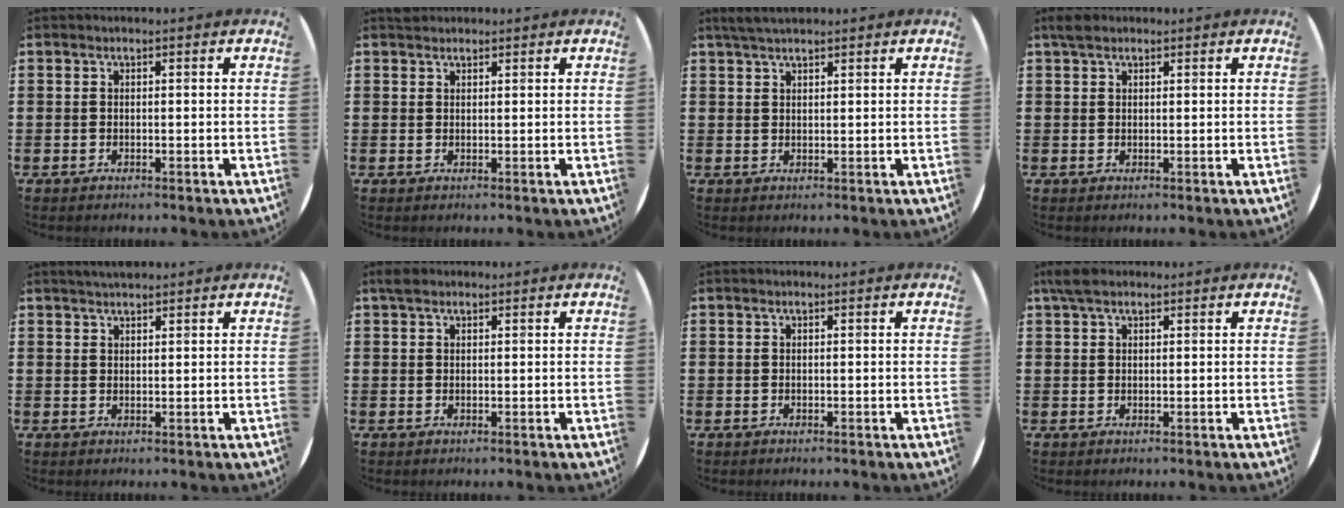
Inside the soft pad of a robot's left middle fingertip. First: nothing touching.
{"total": 0.9, "force": [0.9, 0.3, -0.1], "torque": [0.008, -0.001, 0.016]}
{"total": 2.7, "force": [2.3, 0.5, 1.2], "torque": [-0.029, 0.005, 0.043]}
{"total": 1.5, "force": [1.2, 0.7, 0.6], "torque": [-0.006, 0.002, 0.021]}
{"total": 1.7, "force": [1.7, 0.2, 0.5], "torque": [-0.011, 0.002, 0.031]}
{"total": 1.2, "force": [1.0, 0.6, 0.4], "torque": [-0.003, 0.001, 0.016]}
{"total": 0.0}
{"total": 2.7, "force": [1.9, 1.1, 1.5], "torque": [-0.034, 0.008, 0.034]}